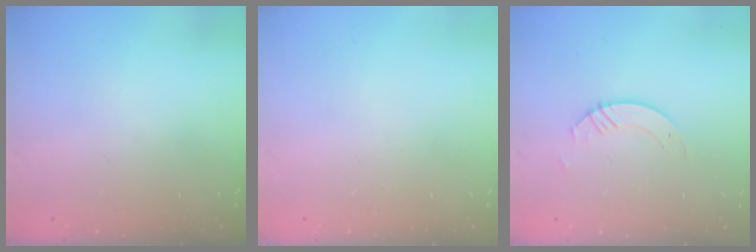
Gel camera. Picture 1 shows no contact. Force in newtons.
{"total": 0.0}
{"total": 2.8, "press": 2.8, "slide": 0.2}